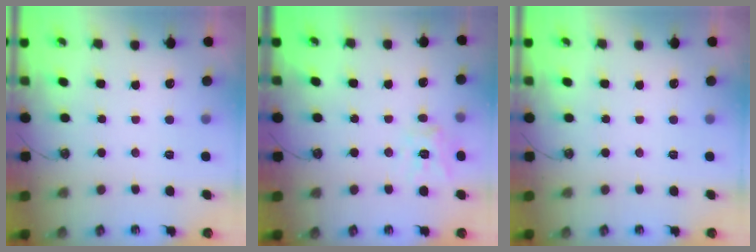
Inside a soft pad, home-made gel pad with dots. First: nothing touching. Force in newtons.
{"total": 11.1, "press": 11.1, "slide": 0.9}
{"total": 0.0}